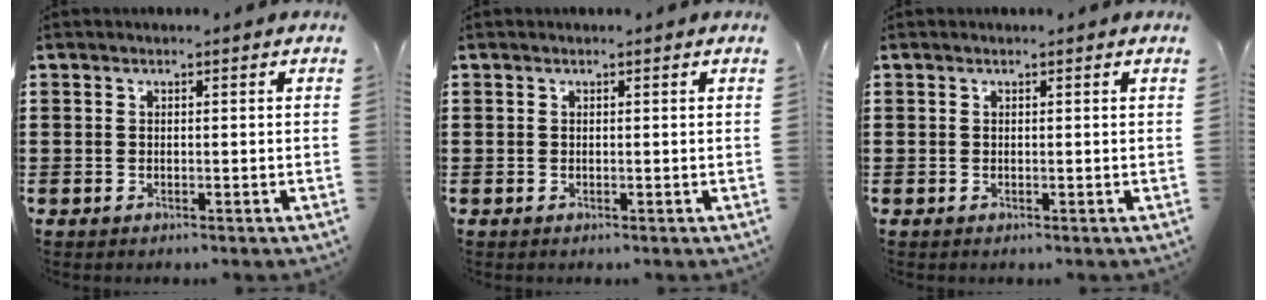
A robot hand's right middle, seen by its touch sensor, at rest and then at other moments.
{"total": 0.0}
{"total": 0.0}